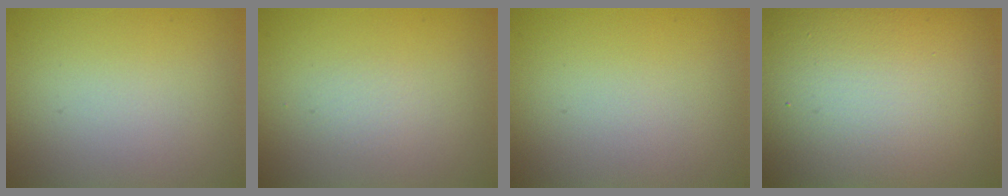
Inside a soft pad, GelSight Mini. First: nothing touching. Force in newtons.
{"total": 0.8, "press": 0.7, "slide": 0.1}
{"total": 0.0}
{"total": 21.1, "press": 21.1, "slide": 1.1}